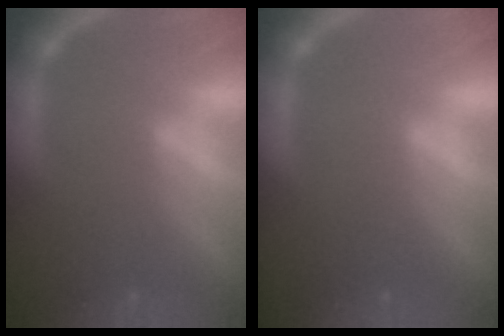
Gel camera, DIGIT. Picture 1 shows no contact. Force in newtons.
{"total": 0.9}